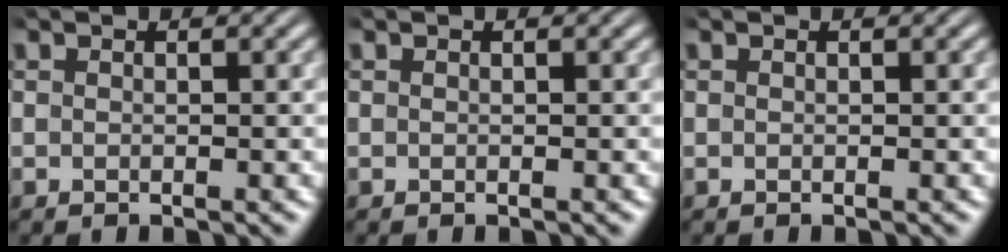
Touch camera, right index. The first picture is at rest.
{"total": 0.0}
{"total": 0.0}